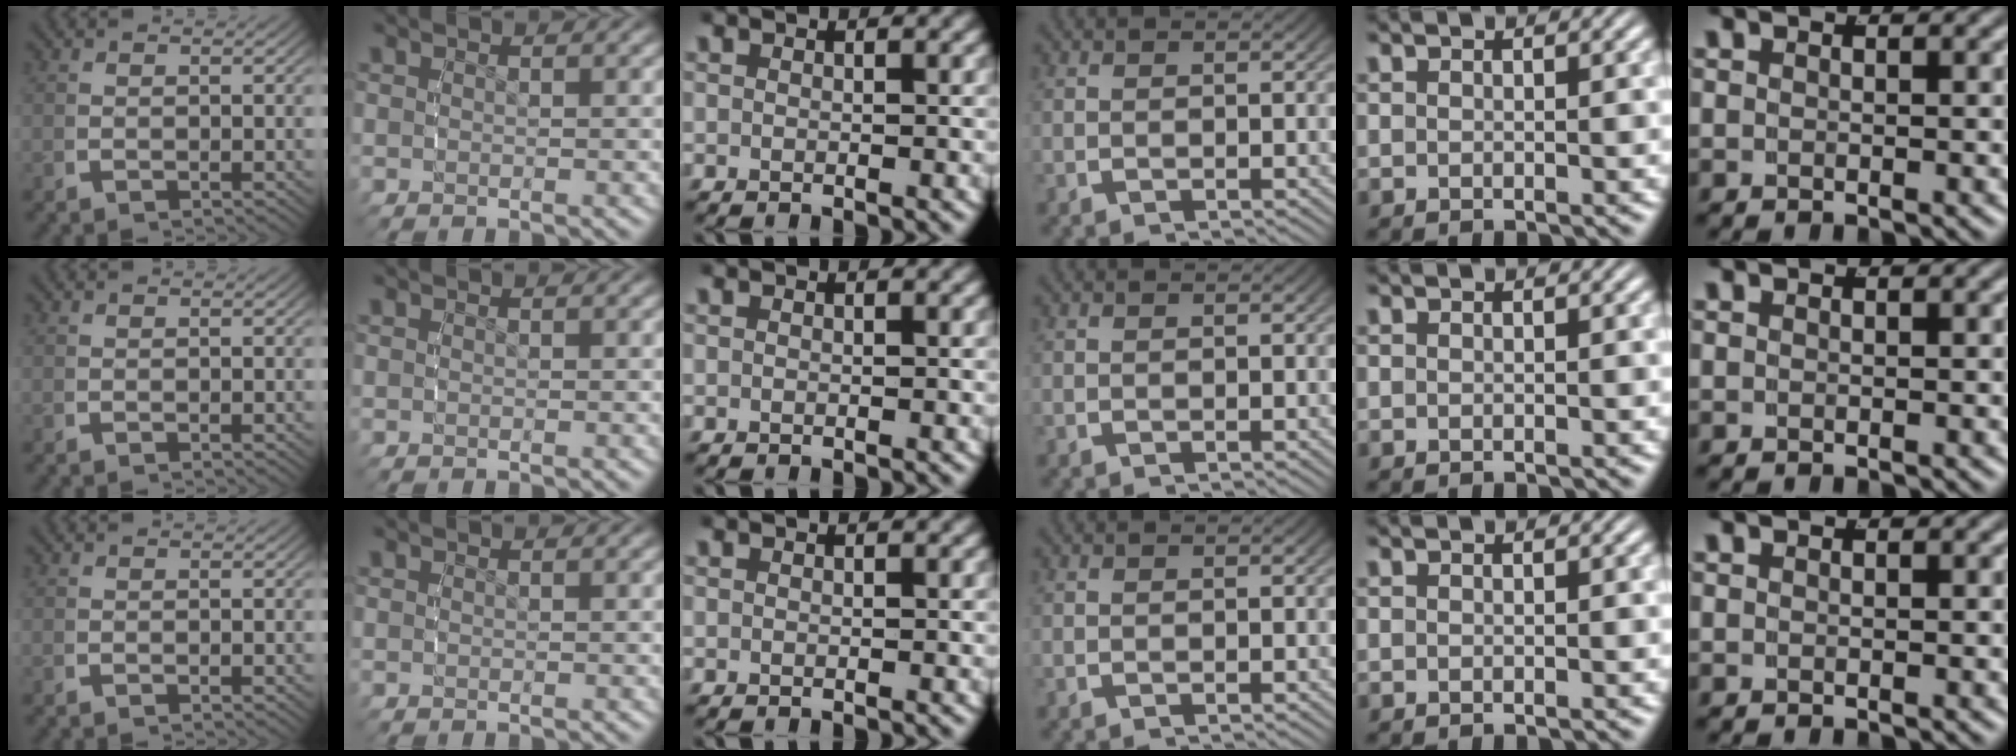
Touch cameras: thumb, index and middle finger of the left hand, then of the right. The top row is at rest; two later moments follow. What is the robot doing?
{"motion": "reach", "object": "dispenser bottle"}